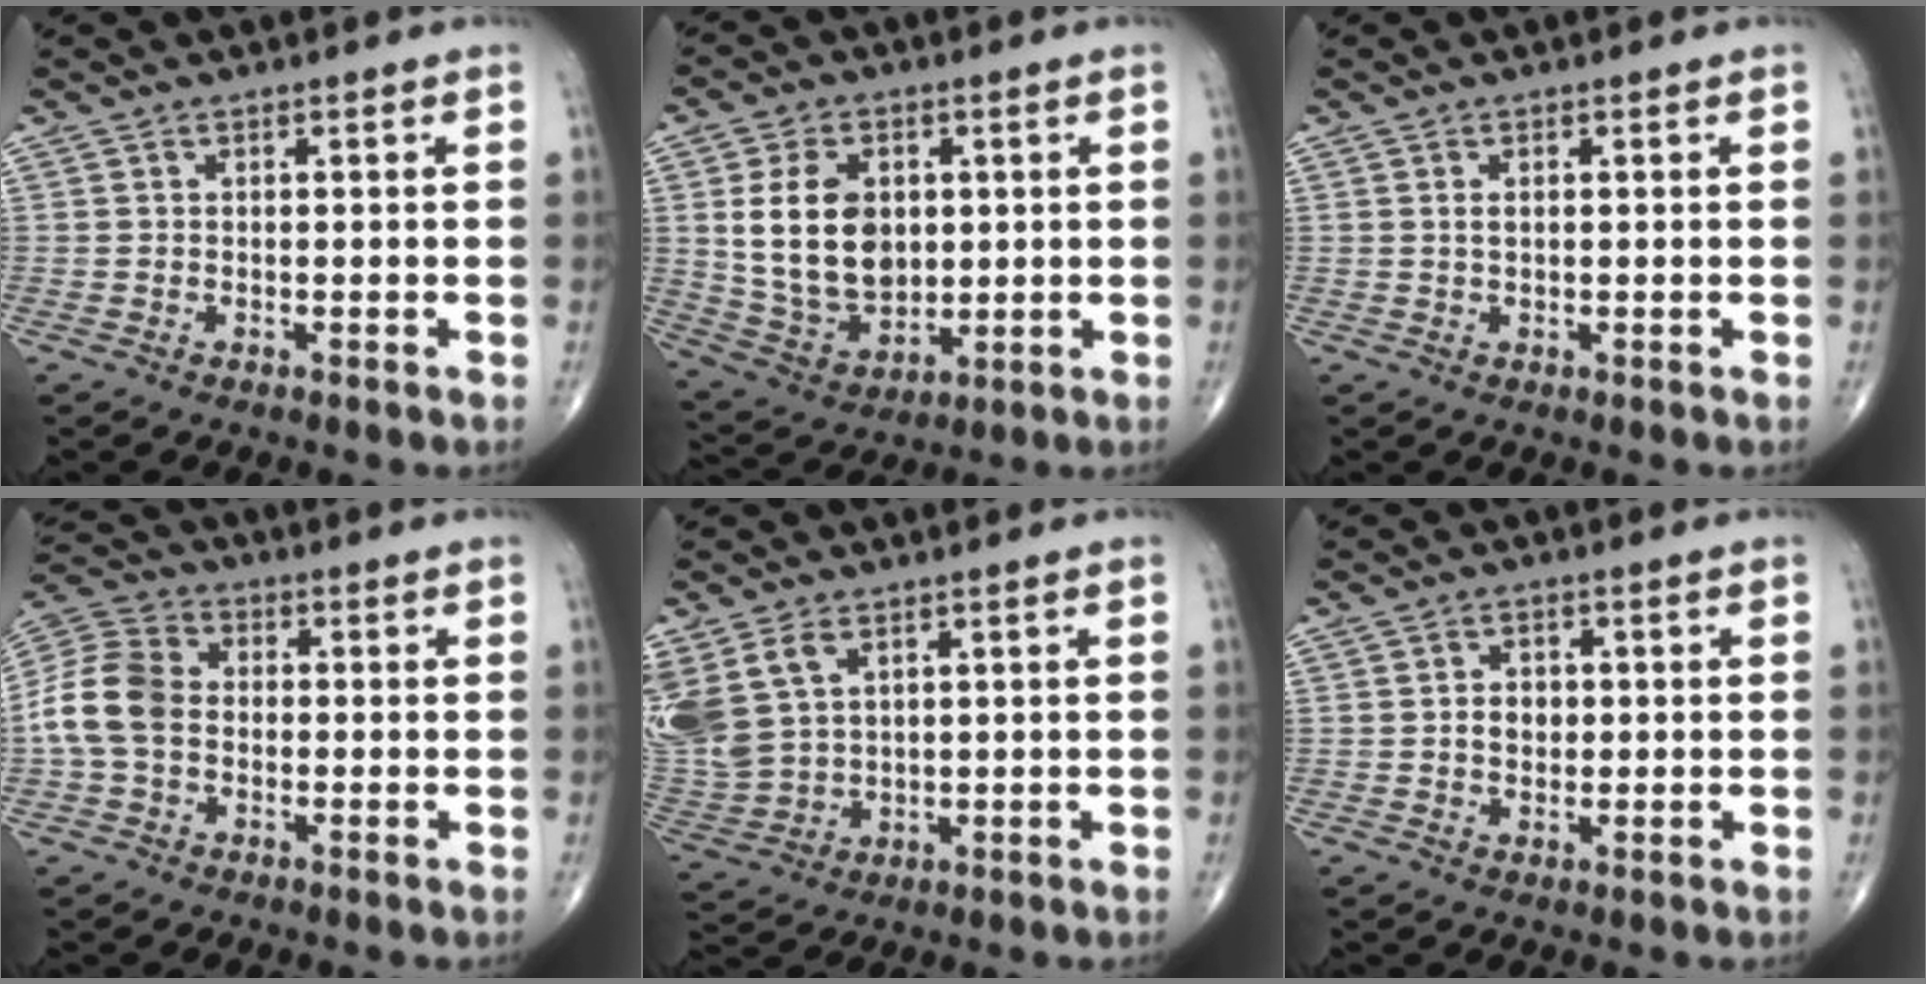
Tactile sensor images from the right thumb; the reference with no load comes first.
{"total": 14.6, "force": [2.3, 10.1, 10.2], "torque": [-0.155, -0.014, 0.057]}
{"total": 1.5, "force": [0.4, 0.8, 1.2], "torque": [-0.024, 0.002, 0.009]}
{"total": 10.6, "force": [-1.1, 7.8, 7.1], "torque": [-0.143, 0.031, -0.034]}
{"total": 14.1, "force": [5.8, 9.6, 8.5], "torque": [-0.213, -0.005, 0.134]}
{"total": 3.7, "force": [0.2, 2.8, 2.4], "torque": [-0.027, 0.004, 0.003]}